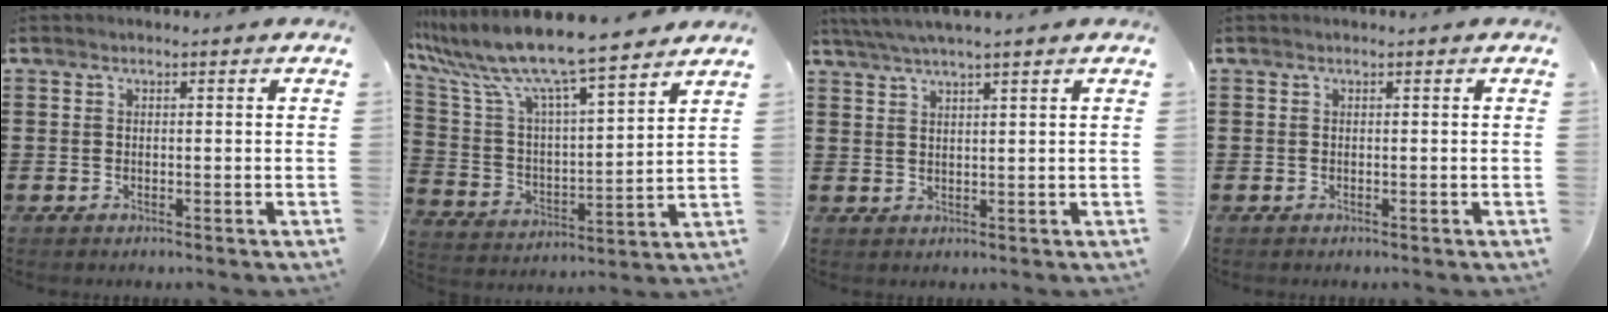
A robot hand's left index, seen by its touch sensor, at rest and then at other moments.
{"total": 9.7, "force": [8.5, 0.0, 4.7], "torque": [-0.129, -0.061, 0.141]}
{"total": 3.3, "force": [2.8, -0.4, 1.8], "torque": [-0.041, -0.003, 0.050]}
{"total": 0.0}